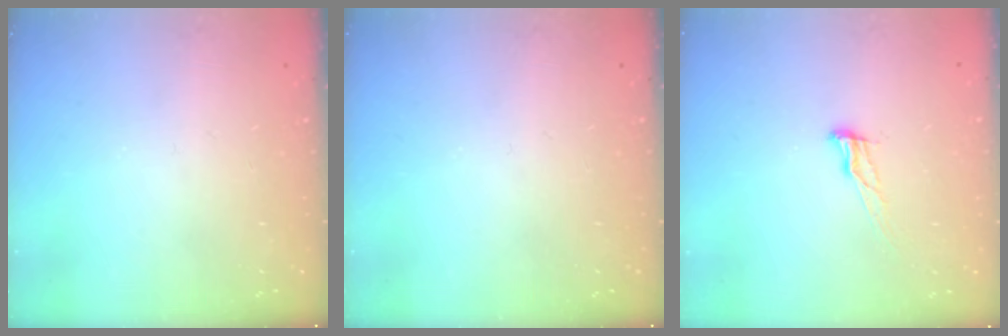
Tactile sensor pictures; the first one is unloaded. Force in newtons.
{"total": 0.0}
{"total": 8.6, "press": 8.2, "slide": 2.5}